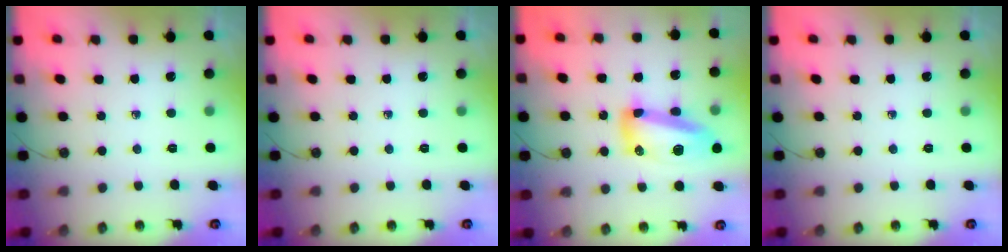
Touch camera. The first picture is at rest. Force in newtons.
{"total": 0.0}
{"total": 14.8, "press": 14.8, "slide": 1.4}
{"total": 0.0}